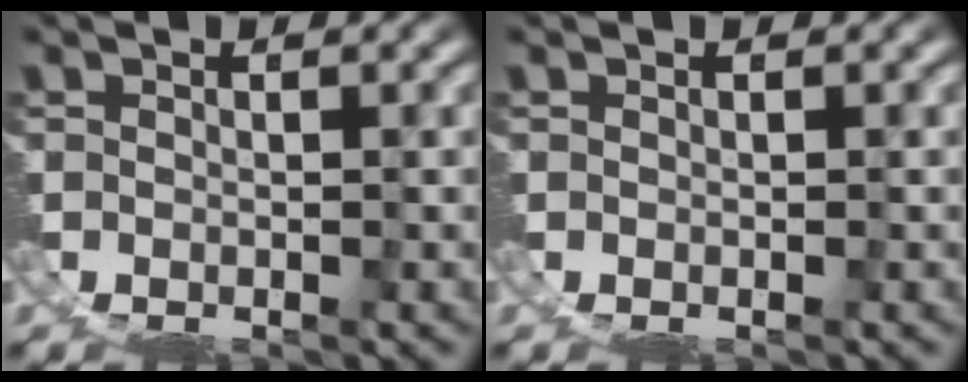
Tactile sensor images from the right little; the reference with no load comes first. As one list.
[{"total": 0.0}]